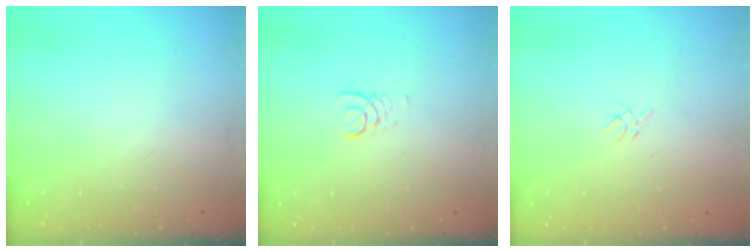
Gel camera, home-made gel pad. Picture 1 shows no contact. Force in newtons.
{"total": 1.4, "press": 1.4, "slide": 0.2}
{"total": 2.2, "press": 2.2, "slide": 0.5}